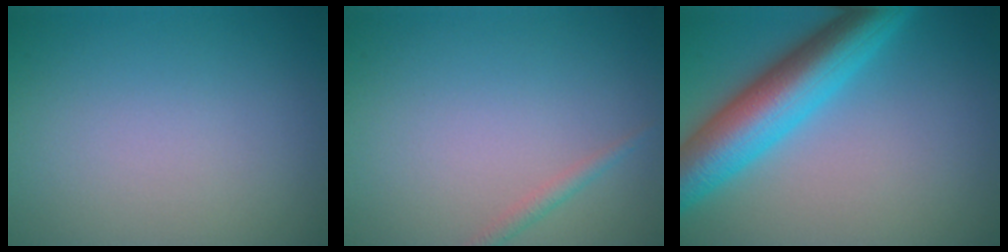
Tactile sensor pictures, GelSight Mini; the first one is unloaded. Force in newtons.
{"total": 1.0, "press": 1.0, "slide": 0.0}
{"total": 8.3, "press": 8.3, "slide": 0.2}